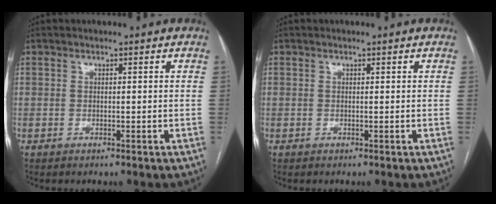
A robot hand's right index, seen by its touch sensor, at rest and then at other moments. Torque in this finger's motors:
{"motor_torque": [-0.44, 0.27, 0.00, 0.01]}